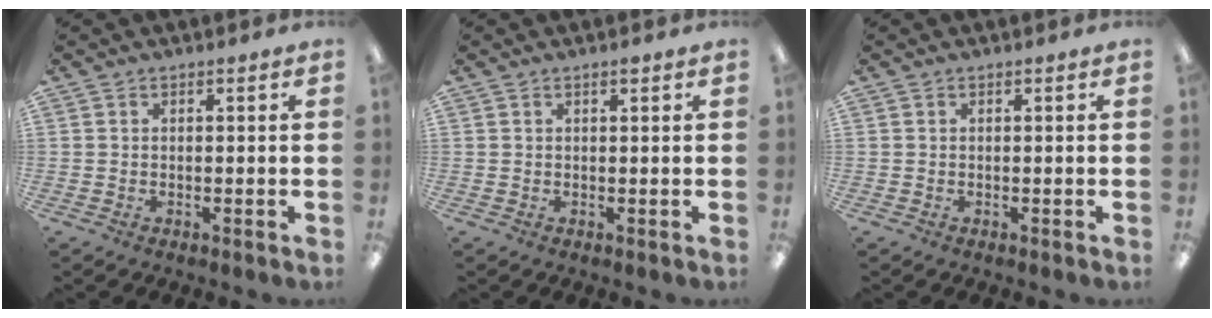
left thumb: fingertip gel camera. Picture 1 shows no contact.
{"total": 0.9, "force": [0.7, 0.2, 0.5], "torque": [-0.003, -0.002, 0.010]}
{"total": 0.0}